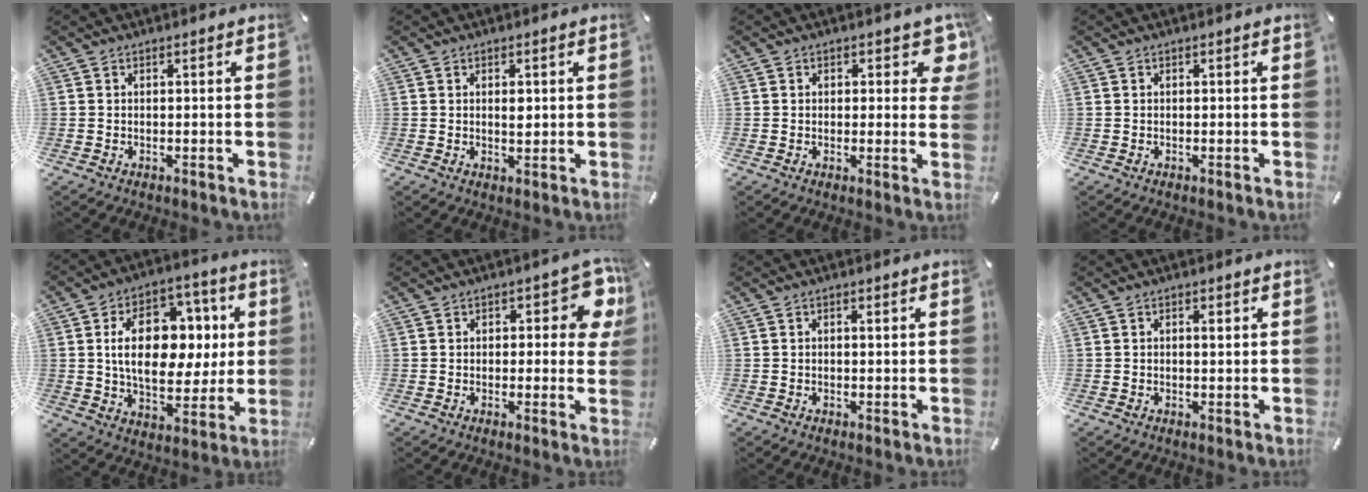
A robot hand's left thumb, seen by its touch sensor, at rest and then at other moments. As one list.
[{"total": 2.4, "force": [0.4, 1.2, 2.0], "torque": [-0.026, -0.003, 0.003]}, {"total": 6.0, "force": [2.7, 3.3, 4.2], "torque": [-0.032, -0.012, 0.039]}, {"total": 0.0}, {"total": 17.9, "force": [2.9, 12.0, 13.0], "torque": [-0.211, 0.007, 0.054]}, {"total": 9.1, "force": [3.0, 4.7, 7.3], "torque": [-0.075, -0.011, 0.044]}, {"total": 0.9, "force": [0.1, 0.6, 0.7], "torque": [-0.014, 0.004, 0.001]}, {"total": 1.6, "force": [0.4, 0.9, 1.3], "torque": [-0.010, -0.001, 0.002]}]